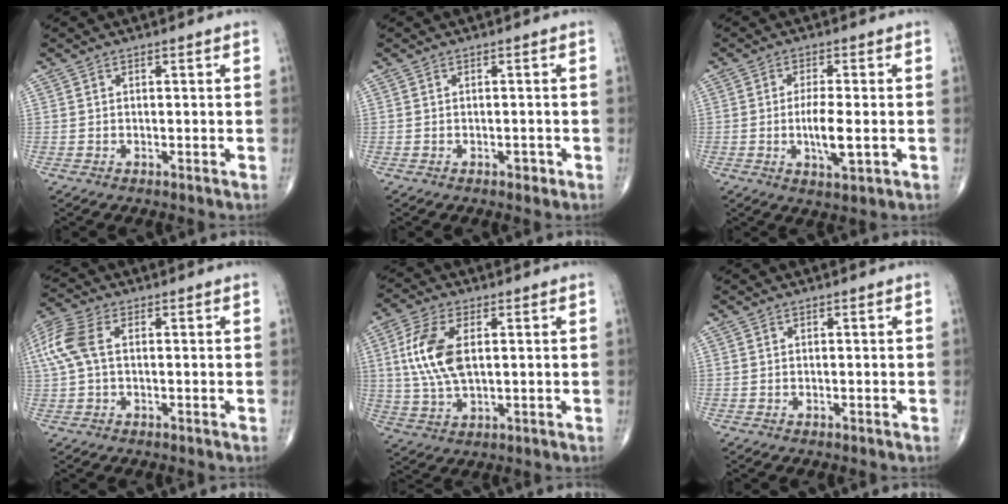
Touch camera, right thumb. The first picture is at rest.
{"total": 1.1, "force": [-0.6, 0.7, 0.6], "torque": [-0.005, 0.002, -0.008]}
{"total": 6.5, "force": [-1.0, 1.9, 6.1], "torque": [-0.114, -0.009, -0.016]}
{"total": 9.3, "force": [1.5, 5.4, 7.3], "torque": [-0.198, 0.027, 0.031]}
{"total": 11.0, "force": [1.9, 5.6, 9.3], "torque": [-0.203, -0.001, 0.038]}
{"total": 0.0}